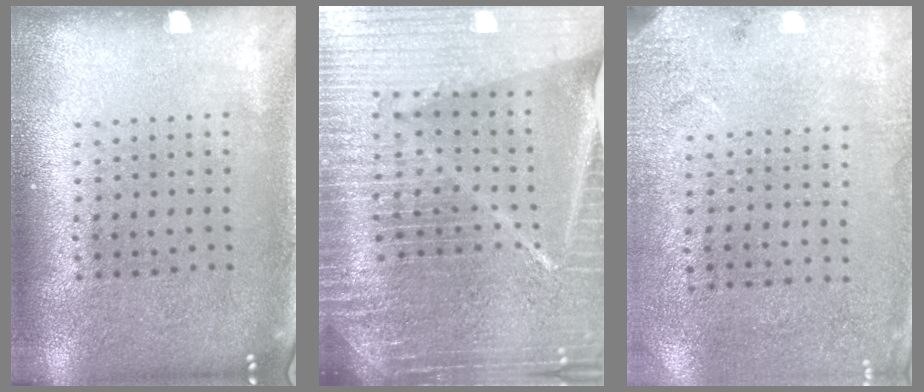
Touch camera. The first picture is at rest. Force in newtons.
{"total": 7.1, "press": 6.1, "slide": 3.7}
{"total": 2.8, "press": 2.2, "slide": 1.6}